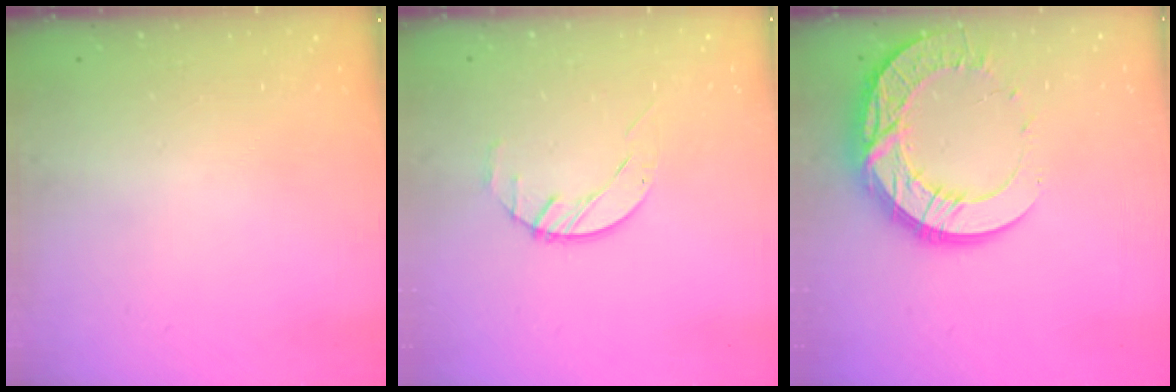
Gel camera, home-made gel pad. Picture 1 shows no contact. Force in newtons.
{"total": 2.1, "press": 2.0, "slide": 0.3}
{"total": 18.8, "press": 18.8, "slide": 1.7}